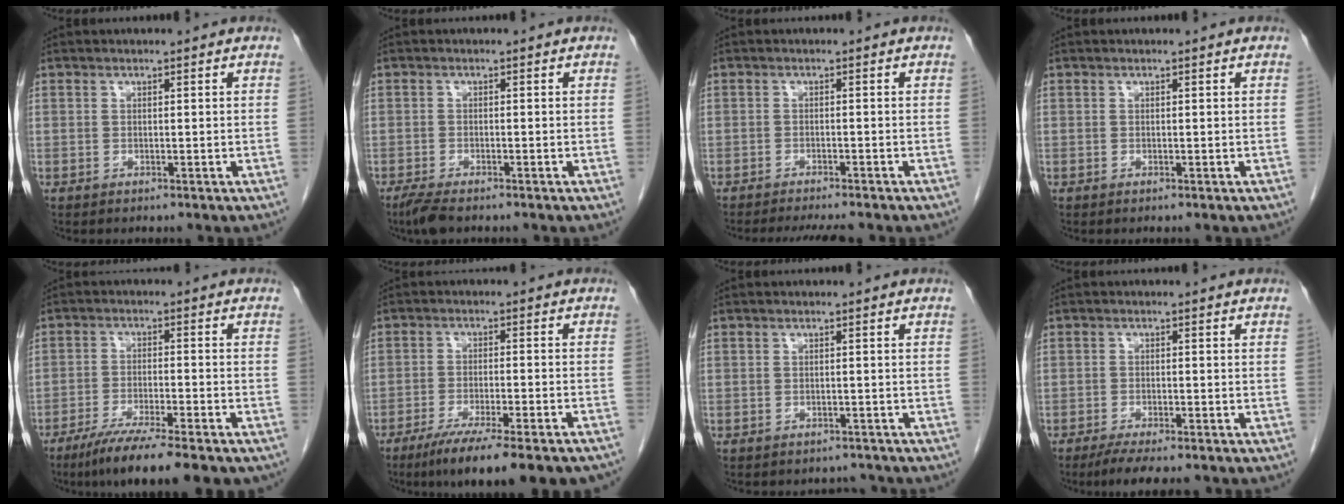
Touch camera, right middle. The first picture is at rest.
{"total": 3.2, "force": [-2.5, 0.7, 1.9], "torque": [-0.044, -0.009, -0.045]}
{"total": 6.8, "force": [-6.0, 0.8, 3.2], "torque": [-0.040, -0.009, -0.086]}
{"total": 0.0}
{"total": 11.5, "force": [-8.8, 1.0, 7.3], "torque": [-0.110, -0.024, -0.136]}
{"total": 16.9, "force": [-13.7, 1.6, 9.8], "torque": [-0.101, -0.023, -0.198]}
{"total": 3.0, "force": [-2.8, 1.3, 0.0], "torque": [0.002, 0.003, -0.036]}
{"total": 6.3, "force": [-5.1, 1.0, 3.5], "torque": [-0.051, -0.011, -0.079]}